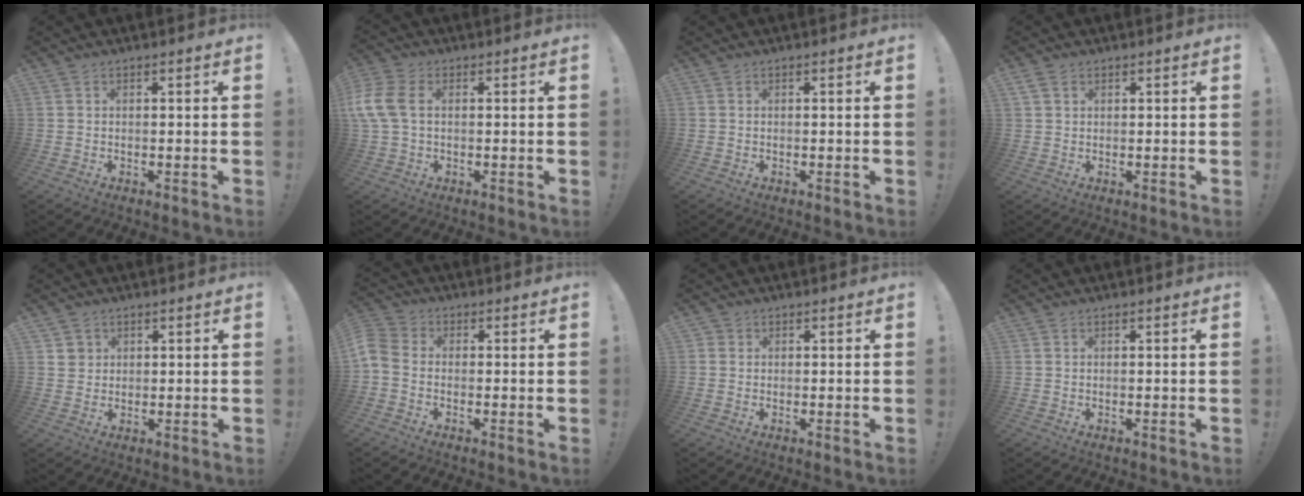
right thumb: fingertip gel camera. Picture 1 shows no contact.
{"total": 8.5, "force": [0.7, 5.4, 6.5], "torque": [-0.150, 0.004, 0.018]}
{"total": 0.0}
{"total": 2.7, "force": [1.6, 1.7, 1.4], "torque": [-0.025, 0.000, 0.031]}
{"total": 2.6, "force": [1.4, 2.1, 0.3], "torque": [0.001, -0.007, 0.024]}
{"total": 3.6, "force": [-1.0, 2.7, 2.1], "torque": [-0.049, 0.006, -0.019]}
{"total": 1.0, "force": [0.3, 0.9, 0.2], "torque": [-0.012, 0.005, 0.008]}
{"total": 0.0}